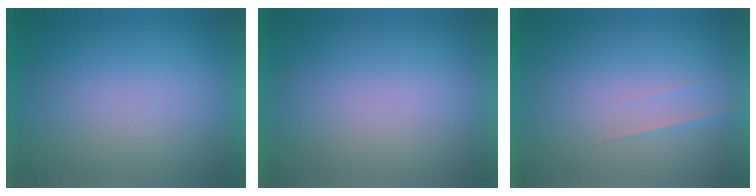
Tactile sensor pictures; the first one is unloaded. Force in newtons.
{"total": 0.0}
{"total": 1.7}